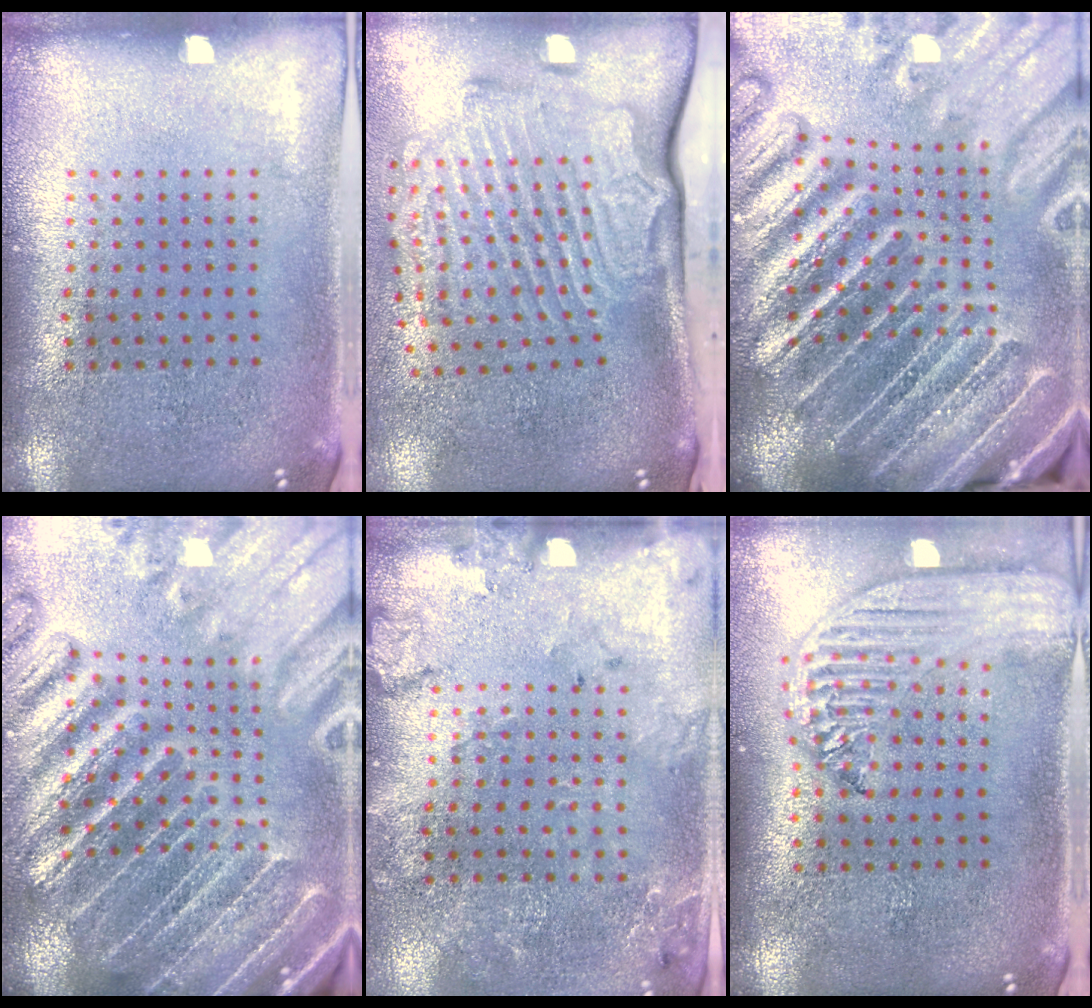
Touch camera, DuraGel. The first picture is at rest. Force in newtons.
{"total": 3.5, "press": 2.4, "slide": 2.5}
{"total": 5.4, "press": 4.8, "slide": 2.7}
{"total": 4.9, "press": 4.4, "slide": 2.1}
{"total": 1.8, "press": 1.7, "slide": 0.6}
{"total": 2.5, "press": 2.1, "slide": 1.3}